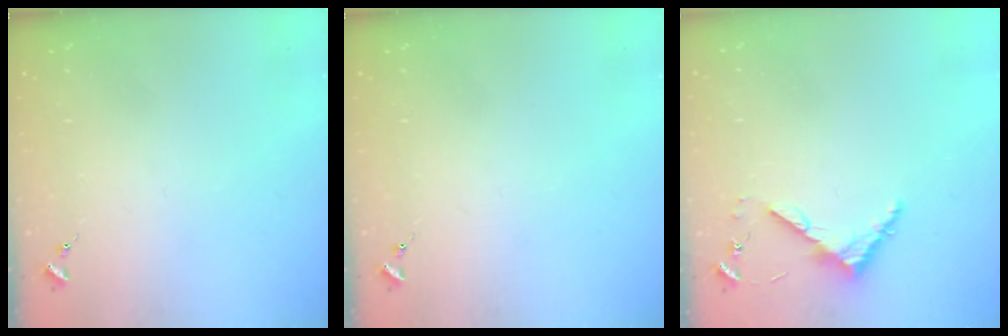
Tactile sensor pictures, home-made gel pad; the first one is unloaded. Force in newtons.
{"total": 0.0}
{"total": 4.6, "press": 4.6, "slide": 0.4}